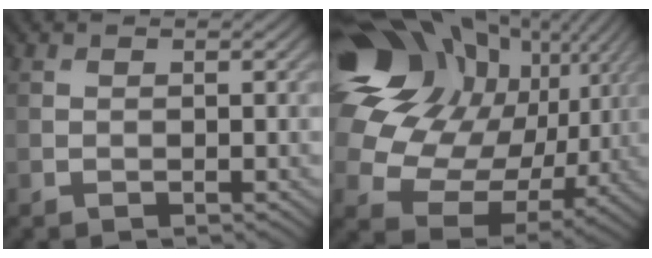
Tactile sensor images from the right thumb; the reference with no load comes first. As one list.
[{"total": 22.6, "force": [6.4, 17.5, 12.8], "torque": [-0.335, 0.006, 0.136]}]